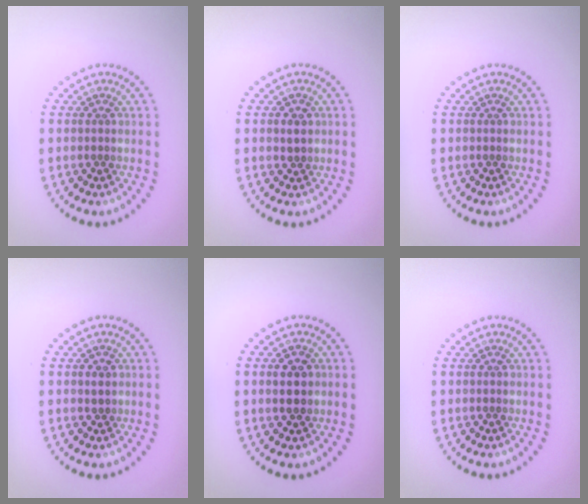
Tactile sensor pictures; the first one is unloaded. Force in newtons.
{"total": 0.9, "press": 0.8, "slide": 0.2}
{"total": 0.0}
{"total": 0.6, "press": 0.6, "slide": 0.3}
{"total": 2.4, "press": 2.3, "slide": 0.3}
{"total": 0.0}